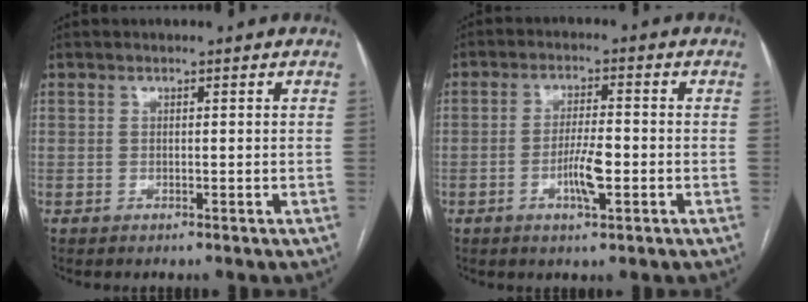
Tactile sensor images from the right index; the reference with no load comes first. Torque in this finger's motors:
{"motor_torque": [0.00, 0.05, 0.04, 0.02]}